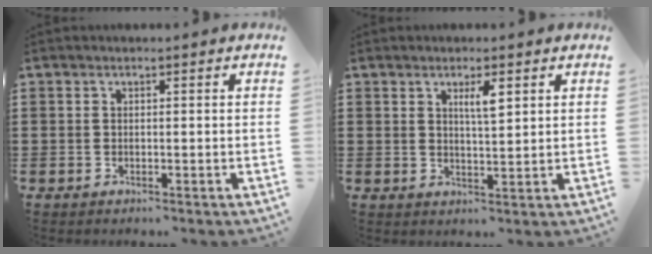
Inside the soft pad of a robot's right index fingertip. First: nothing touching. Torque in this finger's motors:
{"motor_torque": [0.18, -0.04, 0.14, 0.05]}